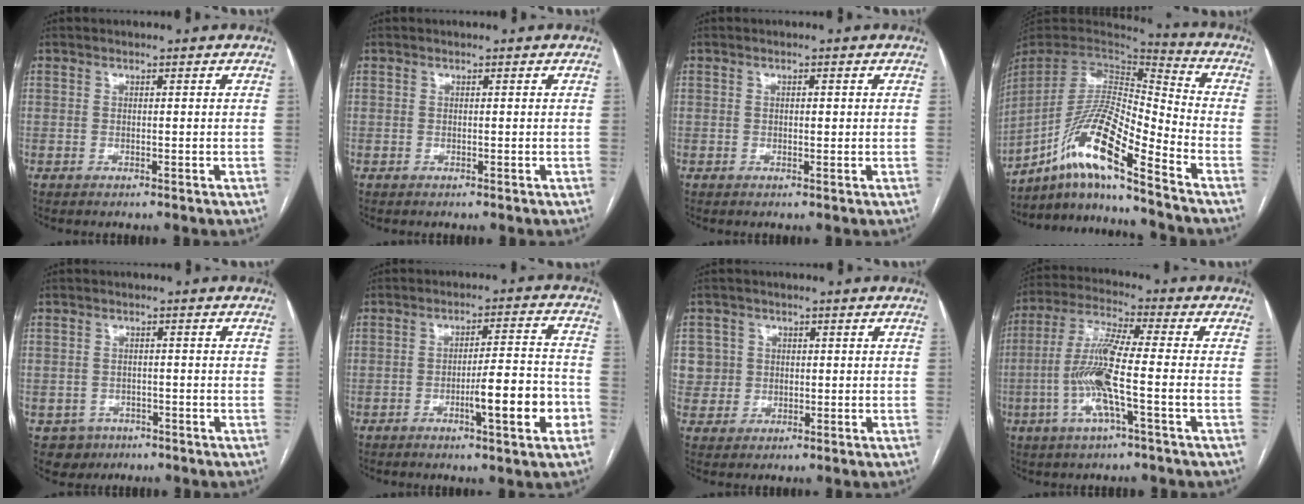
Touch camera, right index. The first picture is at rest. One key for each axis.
{"total": 0.0}
{"total": 0.8, "fx": 0.1, "fy": 0.2, "fz": 0.8, "tx": -0.014, "ty": 0.000, "tz": 0.001}
{"total": 15.8, "fx": -10.4, "fy": 0.5, "fz": 11.9, "tx": -0.235, "ty": 0.007, "tz": -0.191}
{"total": 3.8, "fx": -1.9, "fy": 3.3, "fz": -0.1, "tx": 0.007, "ty": 0.011, "tz": -0.026}
{"total": 9.6, "fx": -3.5, "fy": 1.0, "fz": 8.8, "tx": -0.128, "ty": 0.007, "tz": -0.050}
{"total": 4.8, "fx": 0.9, "fy": 4.8, "fz": -0.1, "tx": 0.018, "ty": 0.012, "tz": 0.020}
{"total": 11.1, "fx": -2.5, "fy": 0.2, "fz": 10.8, "tx": -0.220, "ty": 0.002, "tz": -0.058}